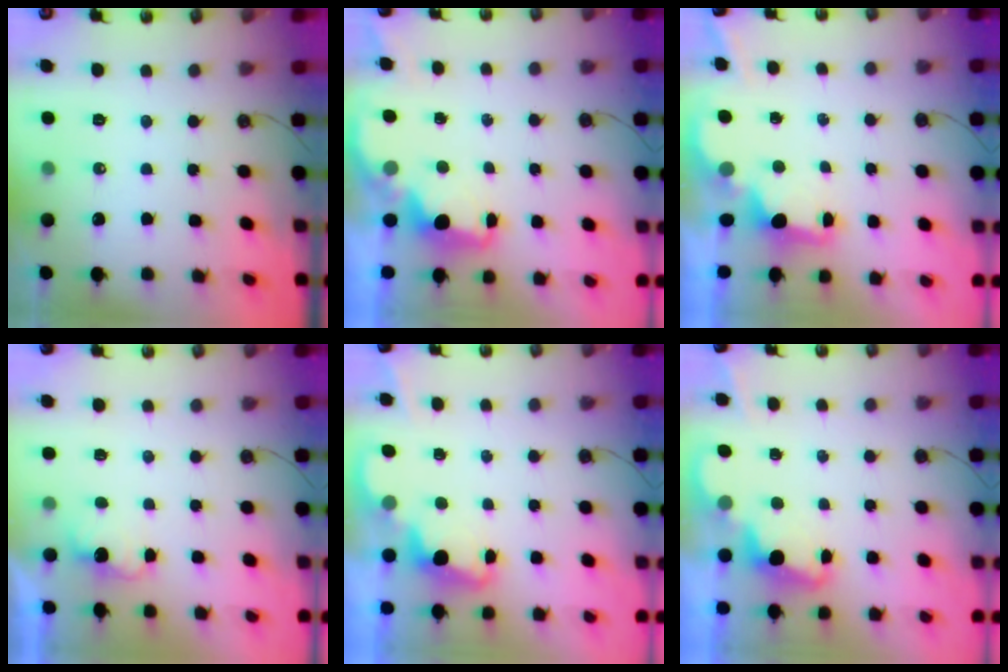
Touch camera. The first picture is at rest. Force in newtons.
{"total": 2.0, "press": 1.9, "slide": 0.7}
{"total": 2.0, "press": 2.0, "slide": 0.6}
{"total": 2.6, "press": 2.5, "slide": 0.9}
{"total": 2.5, "press": 2.4, "slide": 0.5}
{"total": 2.5, "press": 2.4, "slide": 0.5}